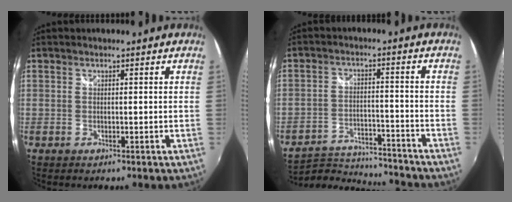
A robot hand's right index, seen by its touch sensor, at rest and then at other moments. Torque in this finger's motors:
{"motor_torque": [-0.11, -0.08, 0.07, 0.00]}